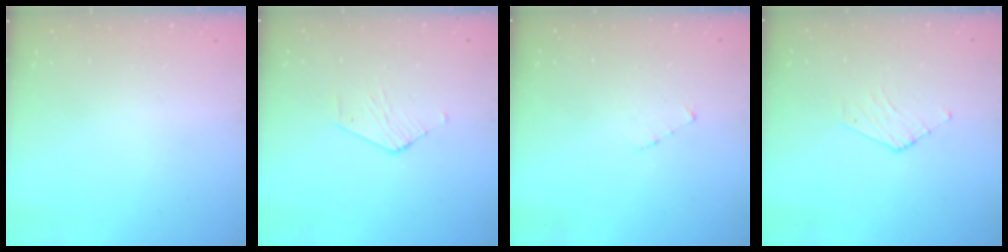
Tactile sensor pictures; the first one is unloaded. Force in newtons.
{"total": 2.5, "press": 2.5, "slide": 0.2}
{"total": 3.0, "press": 3.0, "slide": 0.3}
{"total": 4.0, "press": 4.0, "slide": 0.4}